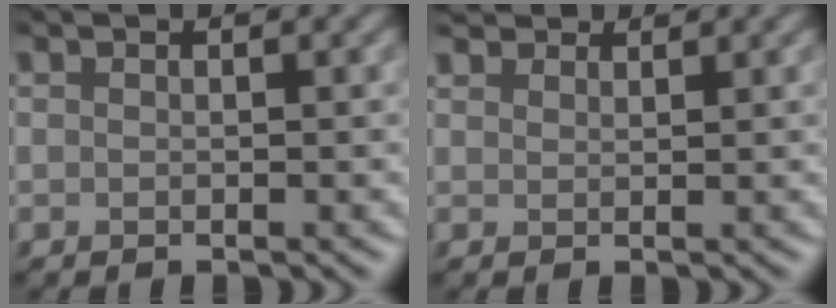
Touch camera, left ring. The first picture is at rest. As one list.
[{"total": 3.2, "force": [3.0, 1.0, 0.7], "torque": [-0.026, 0.003, 0.052]}]